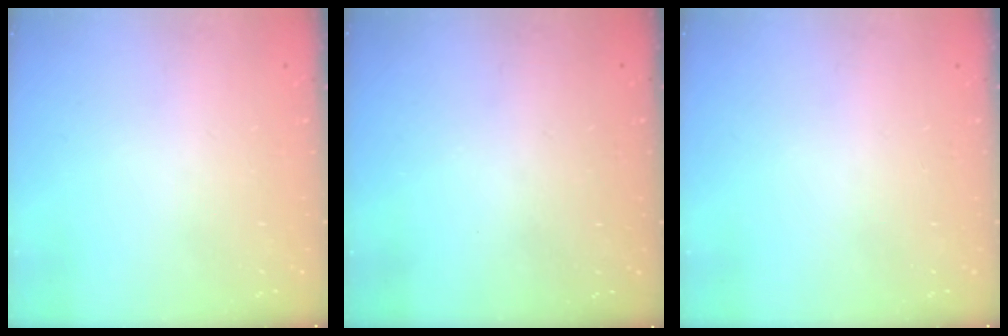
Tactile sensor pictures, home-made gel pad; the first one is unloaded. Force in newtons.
{"total": 3.1, "press": 2.9, "slide": 1.1}
{"total": 0.0}